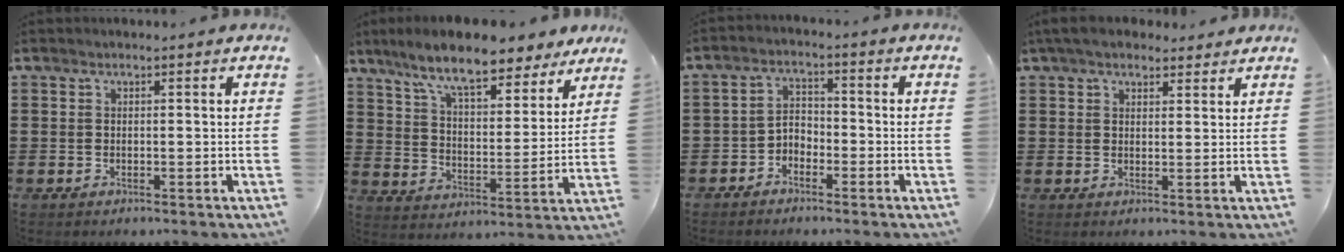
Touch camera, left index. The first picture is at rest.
{"total": 10.2, "force": [8.6, 1.8, 5.3], "torque": [-0.126, -0.034, 0.149]}
{"total": 3.0, "force": [-2.7, 1.3, 0.6], "torque": [-0.026, 0.004, -0.061]}
{"total": 4.5, "force": [3.8, 1.6, 1.6], "torque": [-0.044, -0.002, 0.073]}